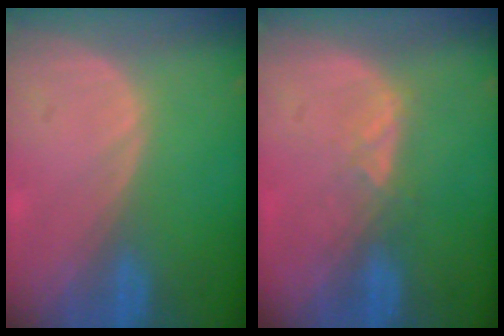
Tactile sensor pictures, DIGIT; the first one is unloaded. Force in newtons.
{"total": 2.3, "press": 2.2, "slide": 0.9}